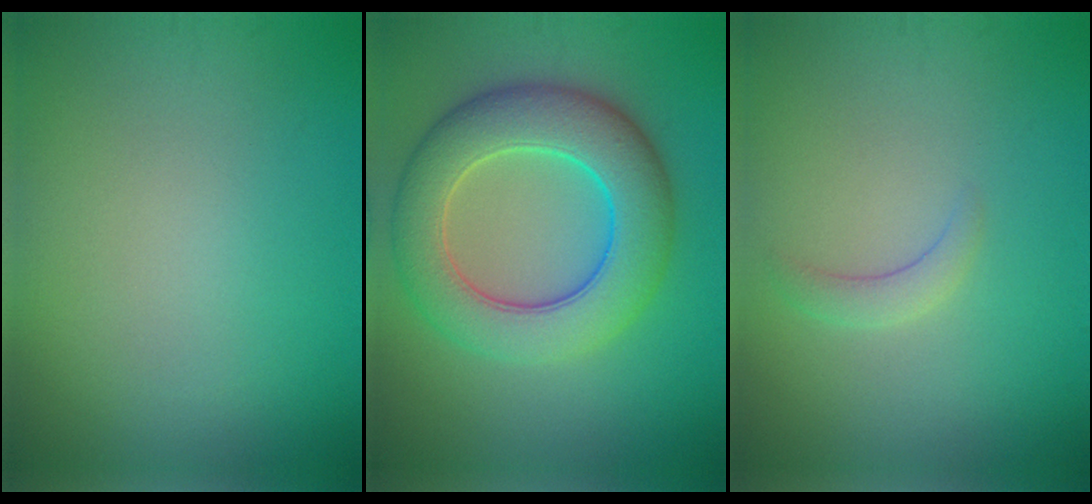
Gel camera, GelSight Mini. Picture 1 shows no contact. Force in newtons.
{"total": 8.5, "press": 8.5, "slide": 0.1}
{"total": 1.5, "press": 1.5, "slide": 0.3}